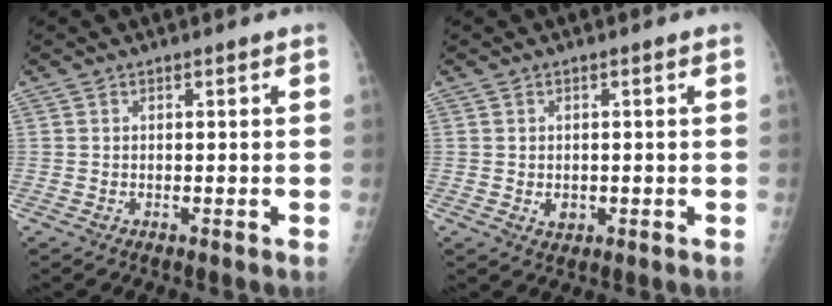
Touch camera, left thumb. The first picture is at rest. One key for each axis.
{"total": 2.0, "fx": -0.4, "fy": 1.7, "fz": 1.1, "tx": -0.009, "ty": 0.000, "tz": 0.000}